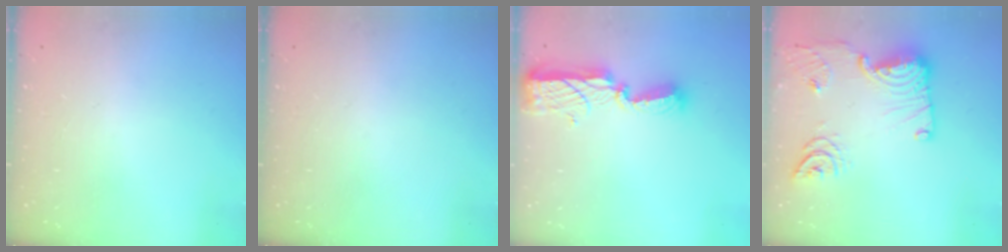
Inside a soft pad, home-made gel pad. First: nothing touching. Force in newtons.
{"total": 0.0}
{"total": 8.7, "press": 8.6, "slide": 0.8}
{"total": 20.1, "press": 19.4, "slide": 5.4}